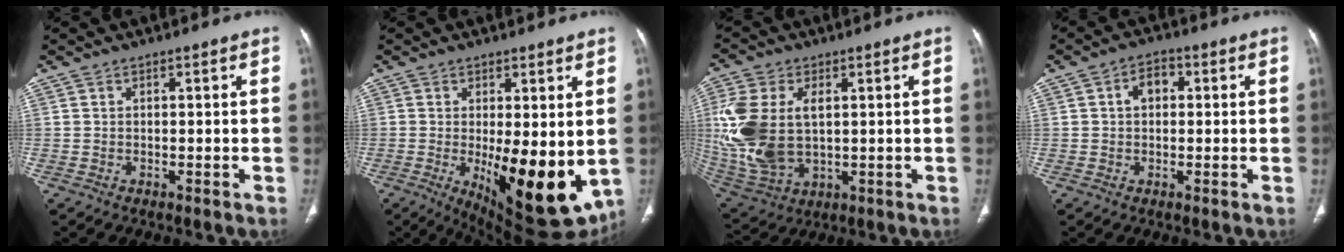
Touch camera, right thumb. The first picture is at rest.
{"total": 16.8, "force": [-2.2, 6.3, 15.4], "torque": [-0.211, -0.038, -0.010]}
{"total": 17.1, "force": [1.9, 10.6, 13.3], "torque": [-0.301, -0.006, 0.051]}
{"total": 4.0, "force": [0.6, 3.0, 2.7], "torque": [-0.031, 0.014, 0.004]}